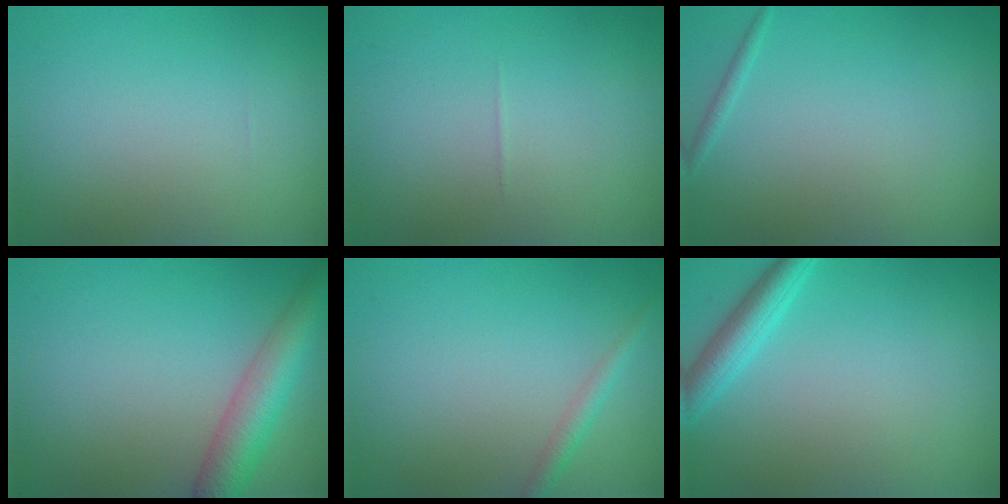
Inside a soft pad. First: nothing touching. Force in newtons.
{"total": 0.0}
{"total": 0.6, "press": 0.6, "slide": 0.1}
{"total": 5.0, "press": 5.0, "slide": 0.2}
{"total": 1.5, "press": 1.5, "slide": 0.0}
{"total": 2.8, "press": 2.8, "slide": 0.1}